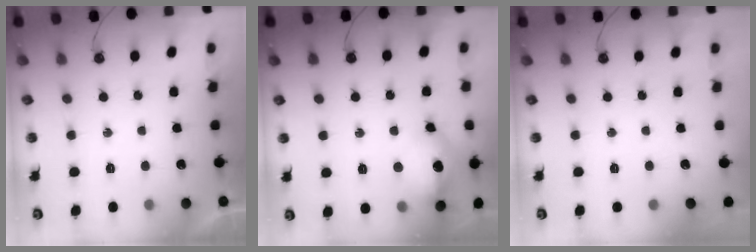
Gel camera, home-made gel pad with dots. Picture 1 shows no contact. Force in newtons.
{"total": 14.8, "press": 14.7, "slide": 1.7}
{"total": 0.0}